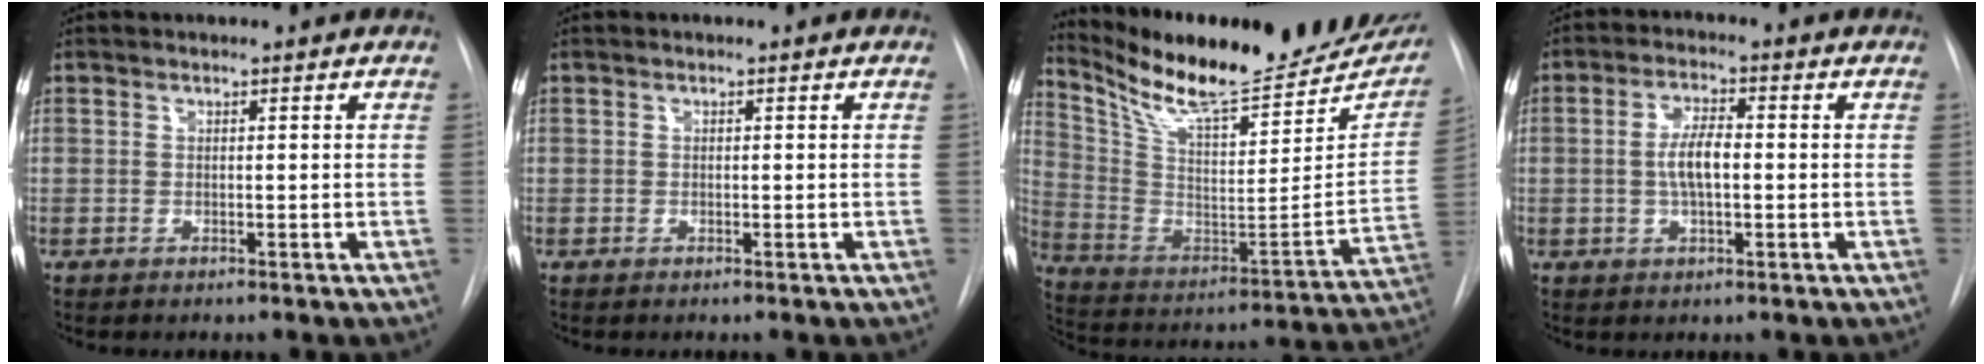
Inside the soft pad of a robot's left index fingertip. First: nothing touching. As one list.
[{"total": 0.6, "force": [-0.6, 0.0, 0.0], "torque": [0.001, -0.006, -0.010]}, {"total": 26.9, "force": [22.8, 6.0, 13.1], "torque": [-0.218, -0.056, 0.329]}, {"total": 5.2, "force": [-0.8, 1.6, 4.9], "torque": [-0.100, -0.001, -0.017]}]